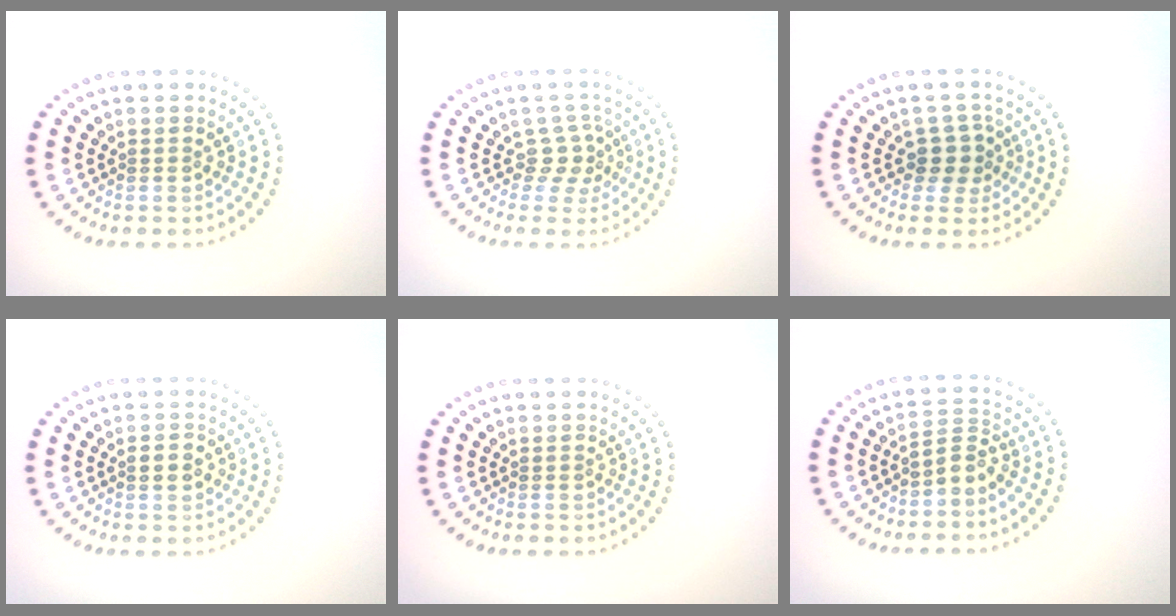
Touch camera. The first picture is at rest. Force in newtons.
{"total": 2.0, "press": 1.3, "slide": 1.6}
{"total": 2.2, "press": 1.7, "slide": 1.4}
{"total": 1.2, "press": 1.2, "slide": 0.0}
{"total": 0.0}
{"total": 2.2, "press": 1.4, "slide": 1.7}